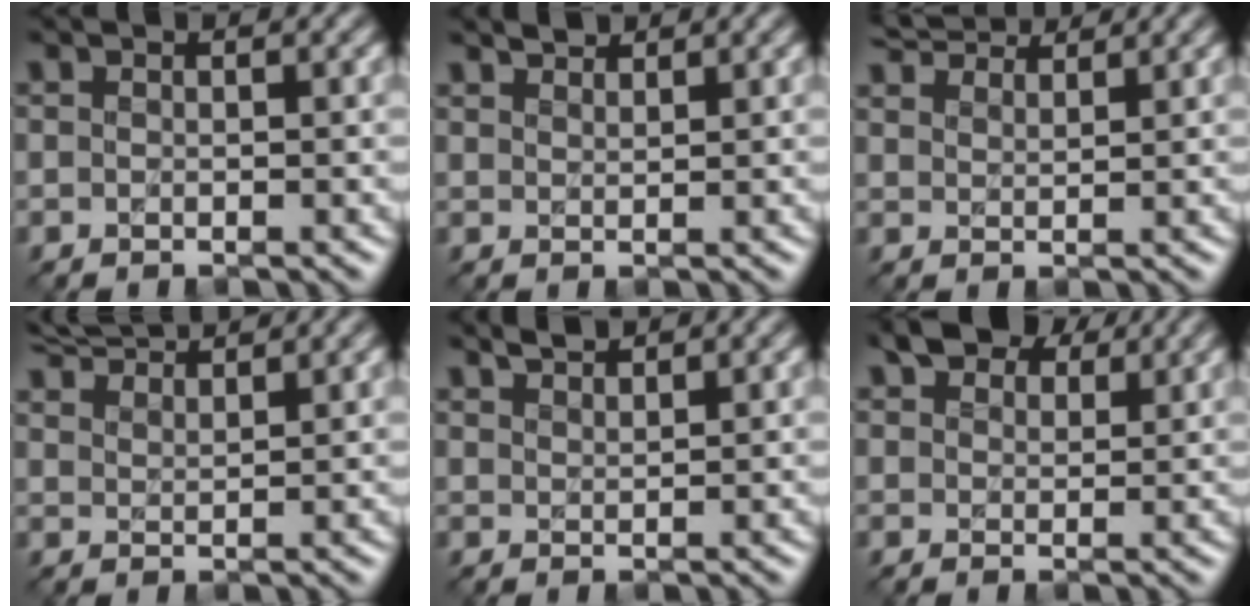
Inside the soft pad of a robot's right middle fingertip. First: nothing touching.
{"total": 1.6, "force": [1.5, -0.1, -0.5], "torque": [0.007, 0.001, 0.027]}
{"total": 4.8, "force": [4.8, 0.3, 0.6], "torque": [-0.020, 0.013, 0.074]}
{"total": 5.2, "force": [5.2, 0.2, 0.7], "torque": [-0.019, 0.013, 0.083]}
{"total": 1.7, "force": [1.7, -0.1, -0.3], "torque": [0.007, 0.003, 0.030]}
{"total": 4.2, "force": [3.5, 1.8, 1.3], "torque": [-0.020, 0.009, 0.056]}